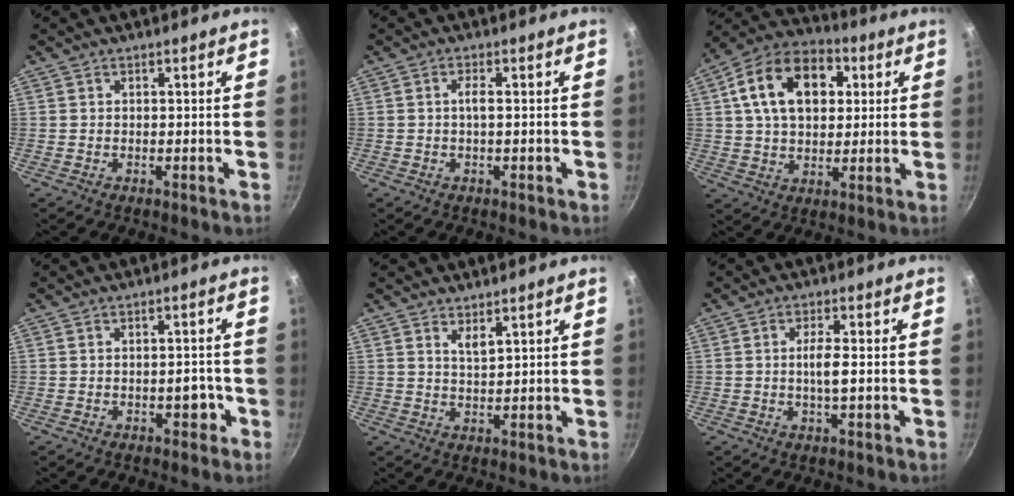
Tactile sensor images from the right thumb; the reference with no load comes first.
{"total": 1.7, "force": [-0.2, 0.4, 1.7], "torque": [-0.039, 0.006, -0.005]}
{"total": 17.7, "force": [4.7, 11.9, 12.2], "torque": [-0.181, 0.017, 0.065]}
{"total": 3.3, "force": [-1.5, 2.0, 2.1], "torque": [-0.005, 0.021, -0.019]}
{"total": 2.3, "force": [1.6, 0.5, 1.5], "torque": [-0.027, -0.015, 0.030]}
{"total": 3.9, "force": [-0.4, 0.9, 3.7], "torque": [-0.075, 0.006, -0.010]}